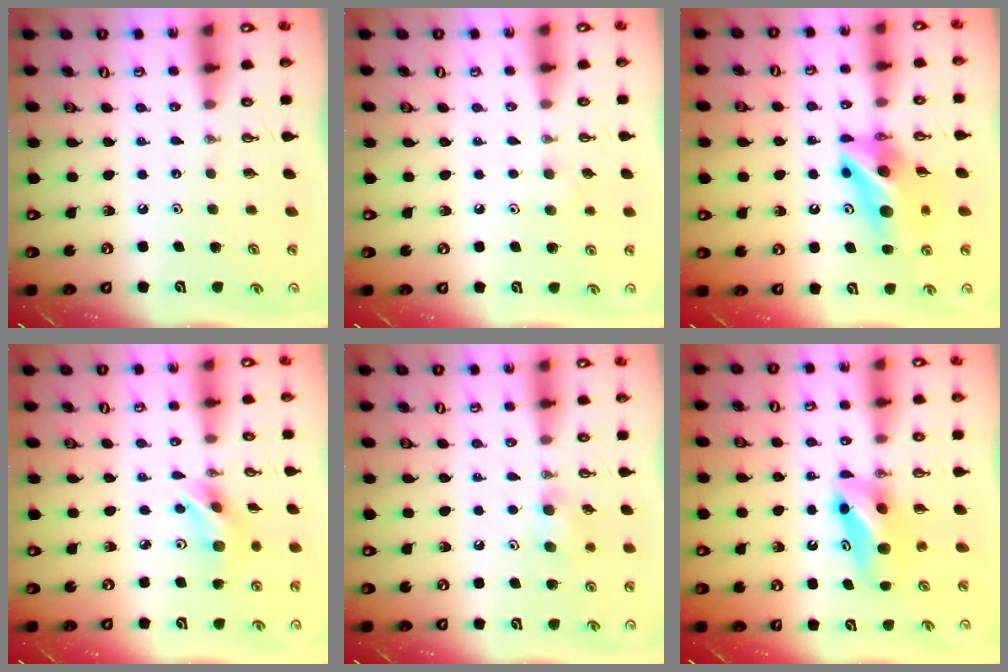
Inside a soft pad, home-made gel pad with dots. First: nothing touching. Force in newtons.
{"total": 5.7, "press": 4.7, "slide": 3.2}
{"total": 10.9, "press": 10.8, "slide": 1.2}
{"total": 9.0, "press": 8.2, "slide": 3.6}
{"total": 7.8, "press": 7.4, "slide": 2.3}
{"total": 8.6, "press": 7.8, "slide": 3.6}